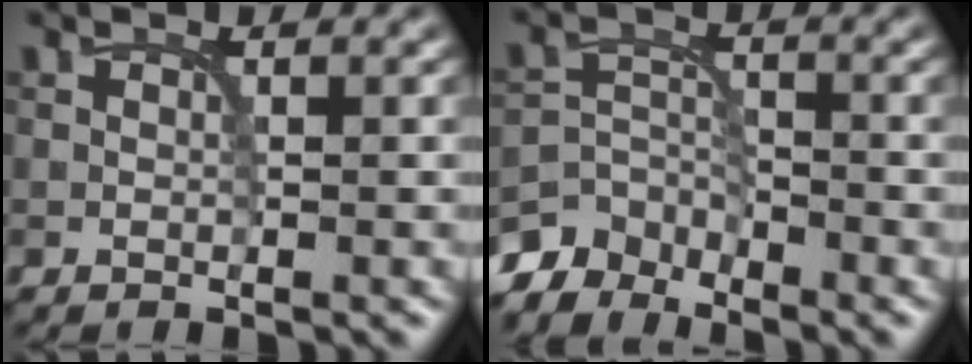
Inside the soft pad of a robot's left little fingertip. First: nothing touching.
{"total": 4.3, "force": [-3.9, 1.6, 0.6], "torque": [-0.002, -0.007, -0.079]}